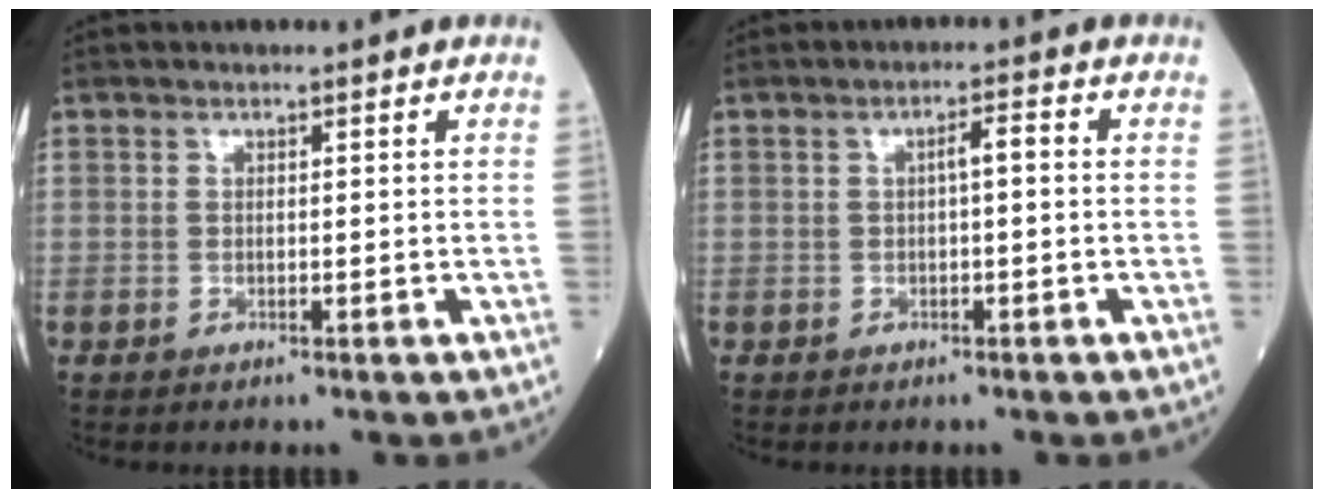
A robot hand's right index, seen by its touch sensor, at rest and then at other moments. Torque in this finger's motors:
{"motor_torque": [0.18, -0.07, 0.15, 0.04]}